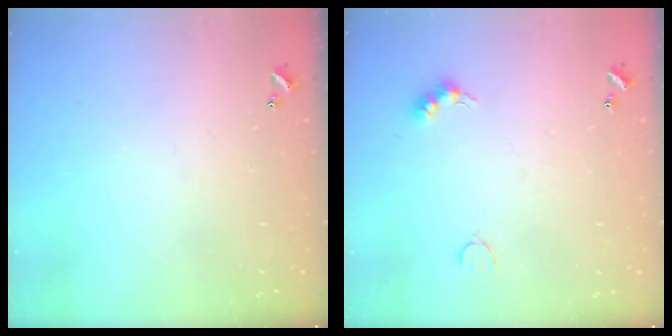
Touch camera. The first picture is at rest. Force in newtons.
{"total": 4.9, "press": 4.8, "slide": 0.8}